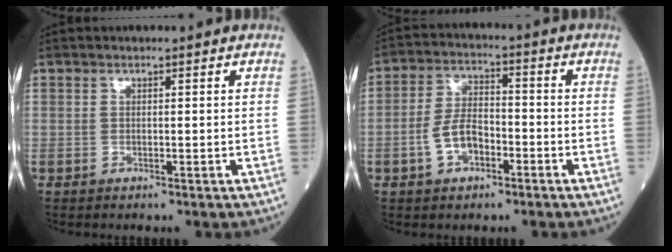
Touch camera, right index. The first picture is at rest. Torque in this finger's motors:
{"motor_torque": [0.24, -0.15, 0.61, 0.06]}